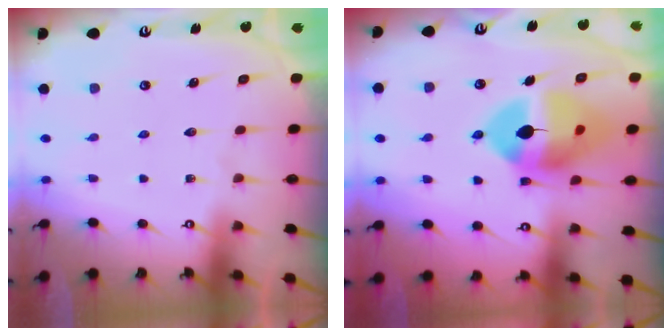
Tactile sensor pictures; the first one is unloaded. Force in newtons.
{"total": 15.7, "press": 15.6, "slide": 2.0}